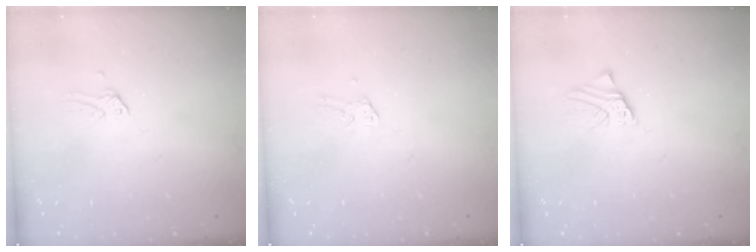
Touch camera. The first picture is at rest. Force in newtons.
{"total": 1.9, "press": 1.9, "slide": 0.1}
{"total": 2.1, "press": 2.1, "slide": 0.2}